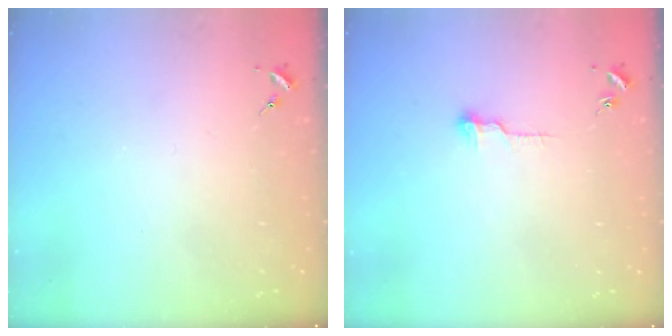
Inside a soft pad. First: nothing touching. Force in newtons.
{"total": 5.8, "press": 5.8, "slide": 0.4}